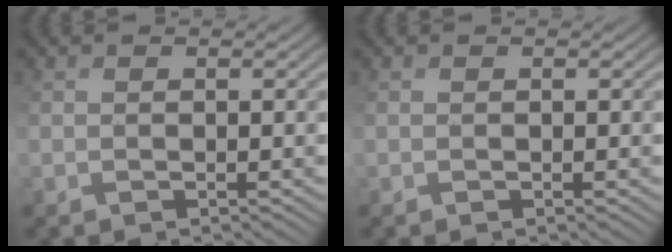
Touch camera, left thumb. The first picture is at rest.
{"total": 0.0}